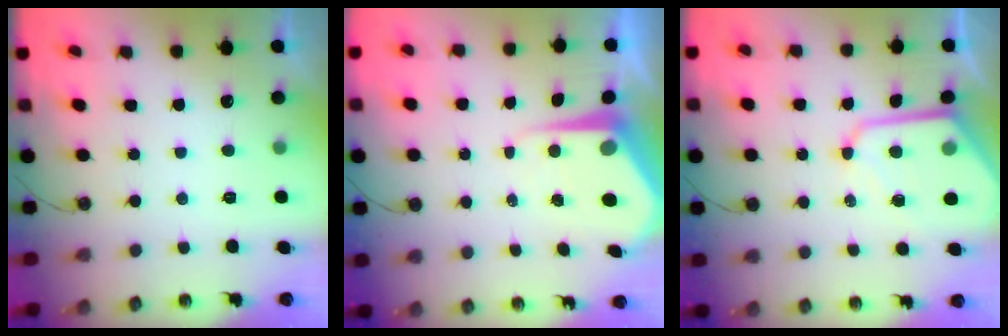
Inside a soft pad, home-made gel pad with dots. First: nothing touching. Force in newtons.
{"total": 8.6, "press": 8.5, "slide": 0.9}
{"total": 11.7, "press": 11.7, "slide": 1.0}